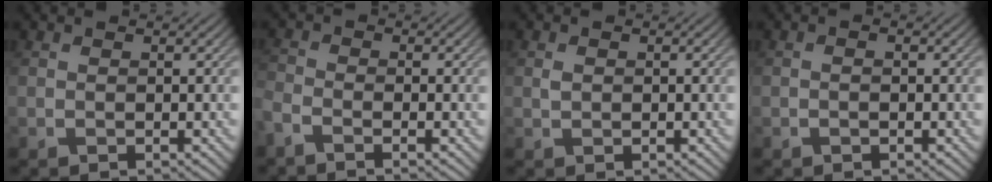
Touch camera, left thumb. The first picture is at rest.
{"total": 2.8, "force": [-2.3, 0.6, 1.4], "torque": [-0.036, -0.008, -0.060]}
{"total": 0.9, "force": [0.1, 0.7, 0.6], "torque": [-0.013, 0.001, -0.001]}
{"total": 0.7, "force": [-0.4, 0.4, 0.5], "torque": [-0.008, 0.002, -0.008]}